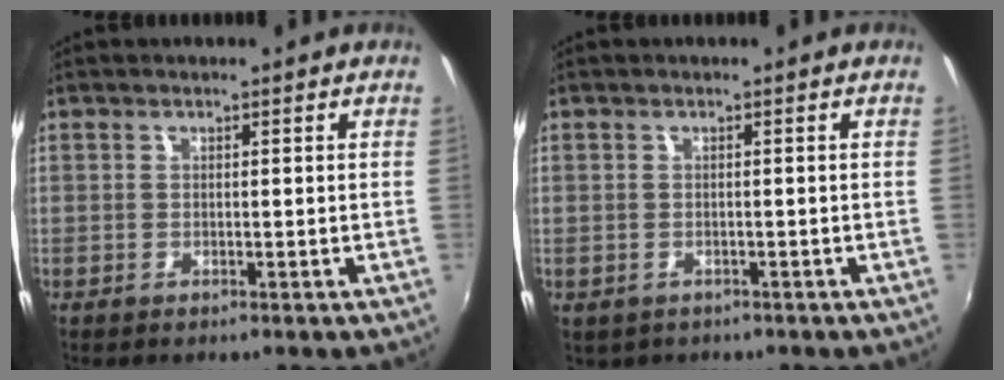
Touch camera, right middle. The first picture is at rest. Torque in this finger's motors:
{"motor_torque": [0.39, -0.64, 0.00, 0.00]}